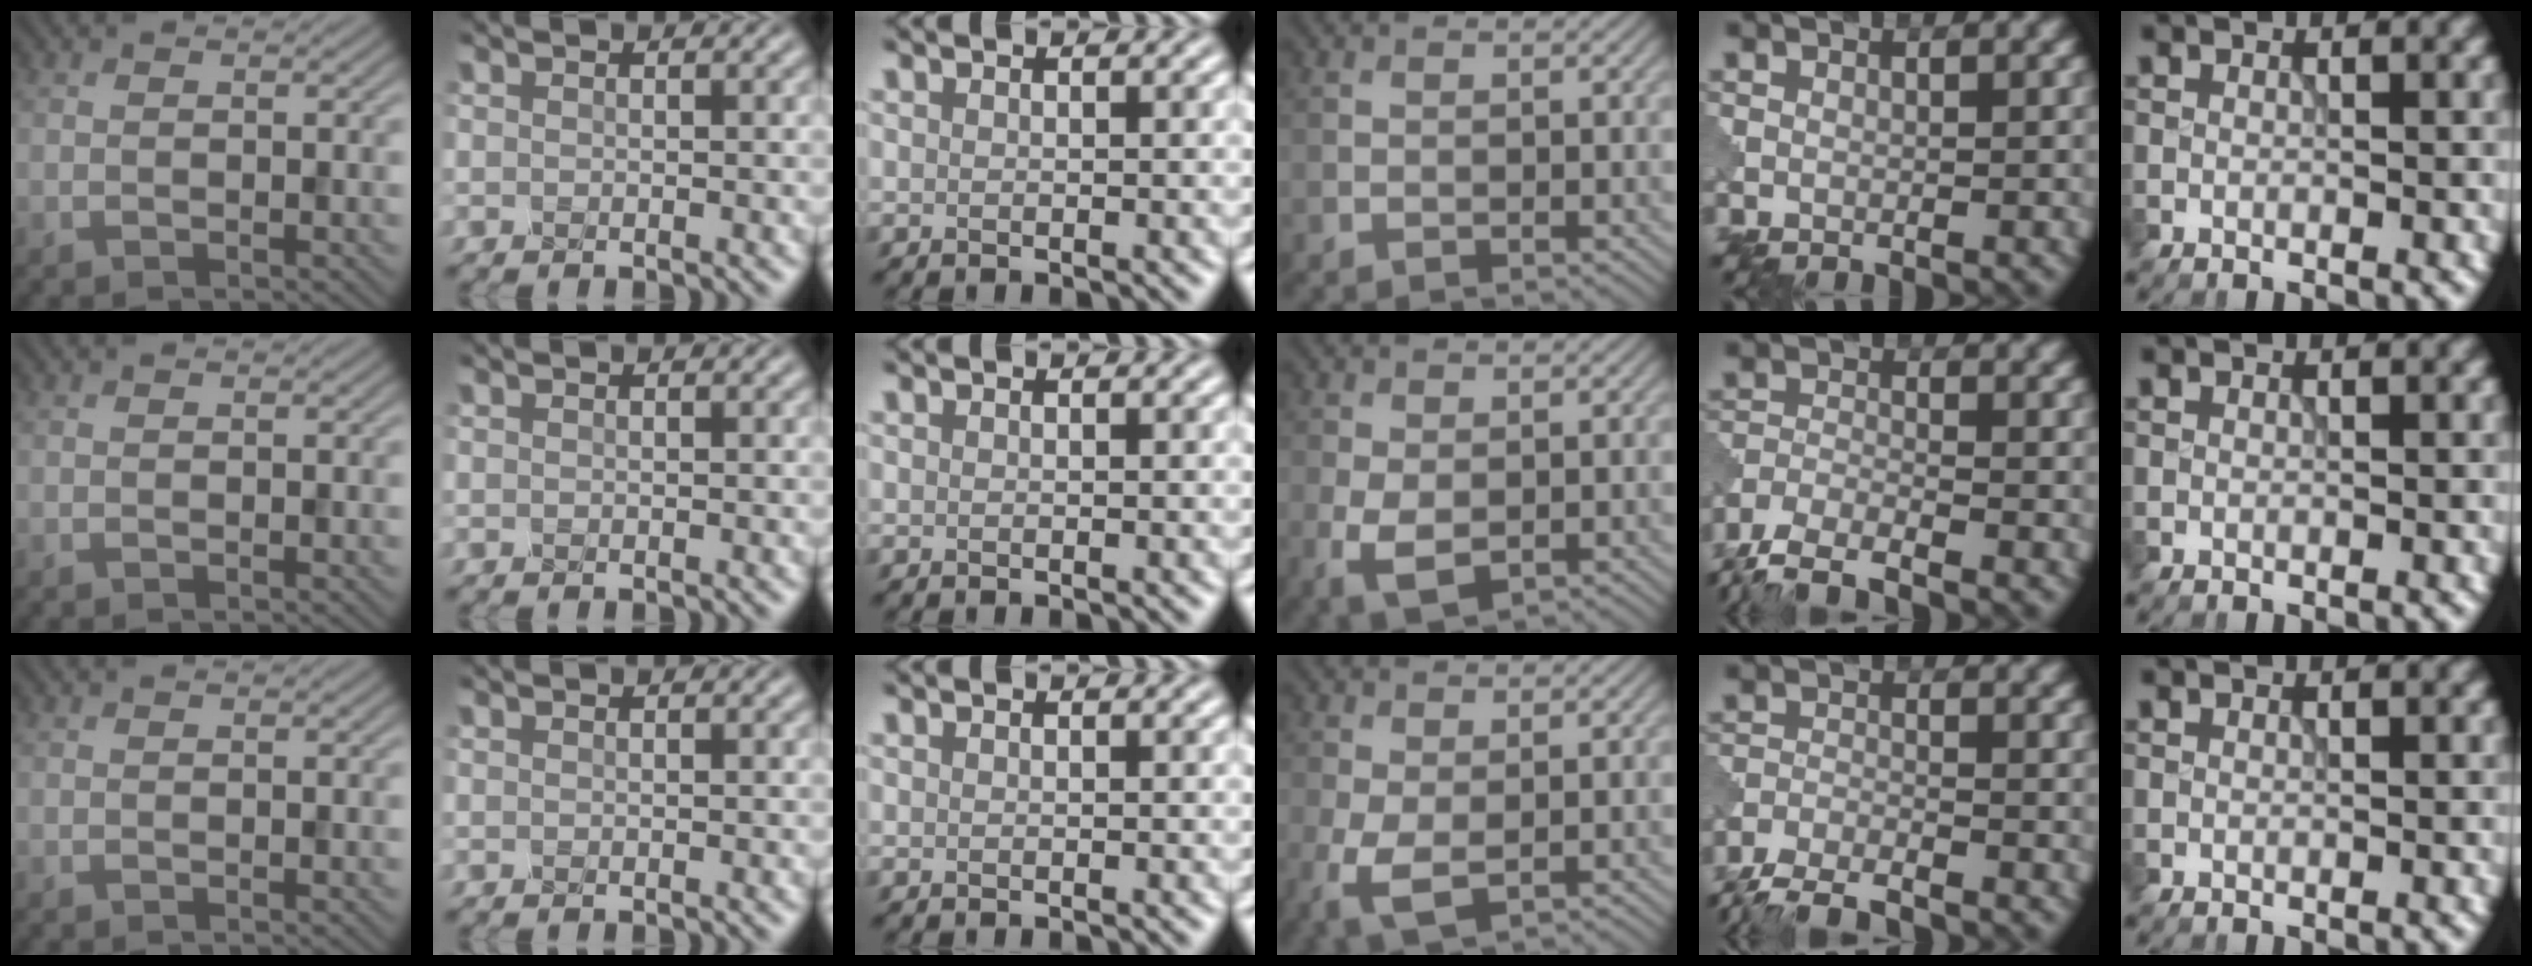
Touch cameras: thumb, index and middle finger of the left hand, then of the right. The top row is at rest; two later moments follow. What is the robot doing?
{"motion": "squeeze", "object": "foam earplug"}